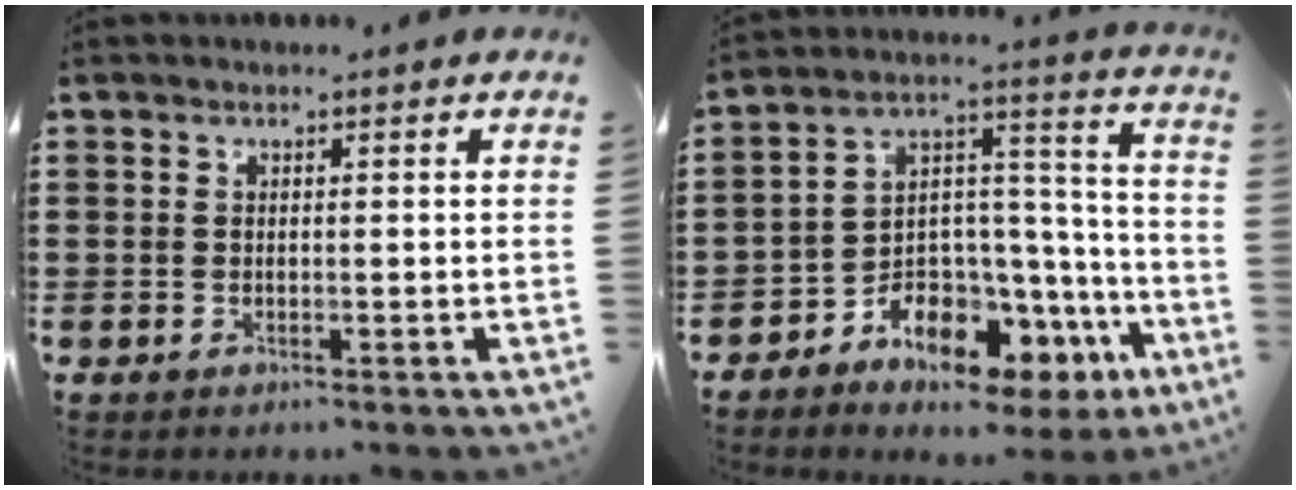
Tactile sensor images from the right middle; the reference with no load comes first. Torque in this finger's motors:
{"motor_torque": [2.14, 0.00, 0.63, 0.21]}